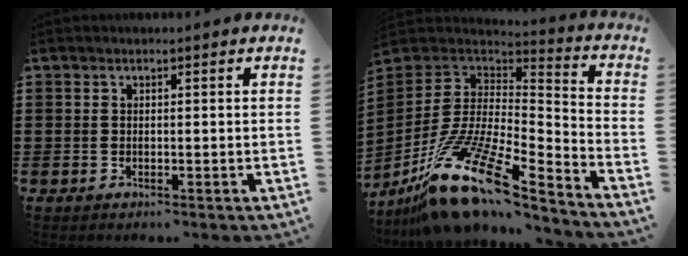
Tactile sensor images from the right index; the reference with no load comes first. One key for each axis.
{"total": 15.8, "fx": -9.8, "fy": 4.6, "fz": 11.5, "tx": -0.238, "ty": 0.016, "tz": -0.181}